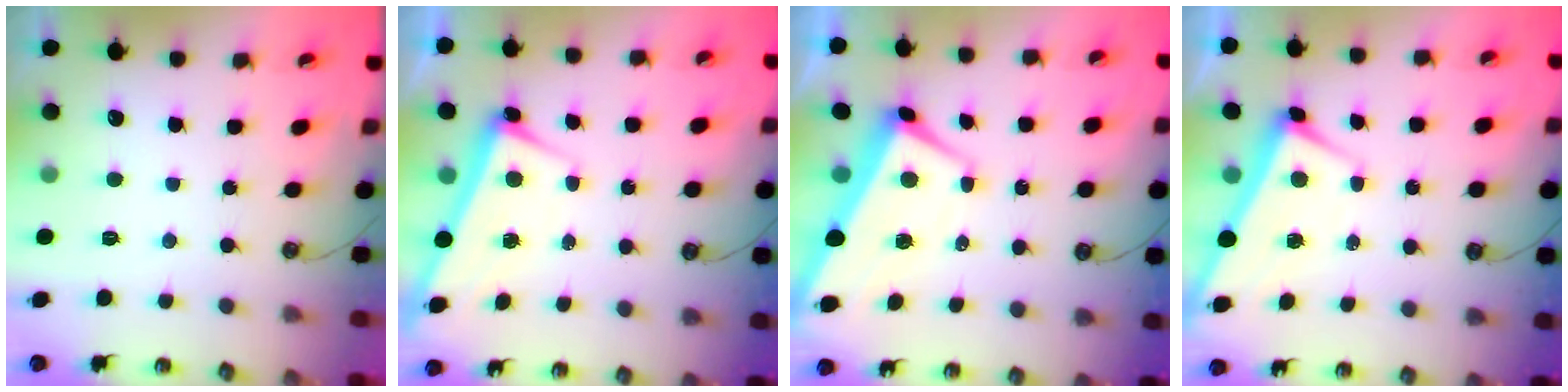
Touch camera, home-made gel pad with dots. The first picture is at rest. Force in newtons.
{"total": 2.6, "press": 2.5, "slide": 0.7}
{"total": 1.1, "press": 0.3, "slide": 1.1}
{"total": 2.6, "press": 2.6, "slide": 0.4}